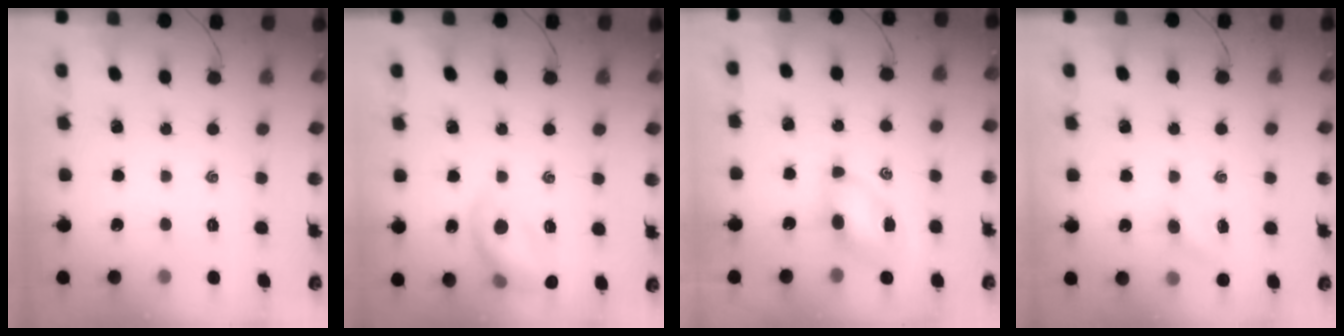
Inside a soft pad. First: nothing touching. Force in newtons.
{"total": 13.1, "press": 13.1, "slide": 1.3}
{"total": 6.9, "press": 6.8, "slide": 0.6}
{"total": 5.3, "press": 5.1, "slide": 1.3}